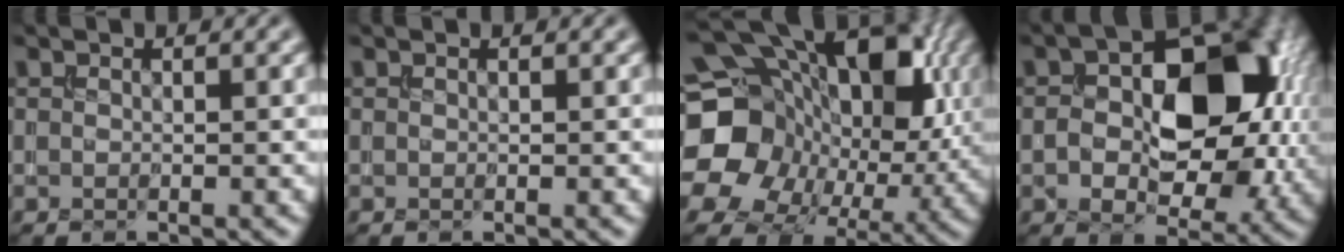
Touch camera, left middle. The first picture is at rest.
{"total": 0.0}
{"total": 22.0, "force": [4.0, 17.2, 13.0], "torque": [-0.263, 0.007, 0.065]}
{"total": 11.8, "force": [0.3, 7.0, 9.5], "torque": [-0.130, 0.013, 0.002]}